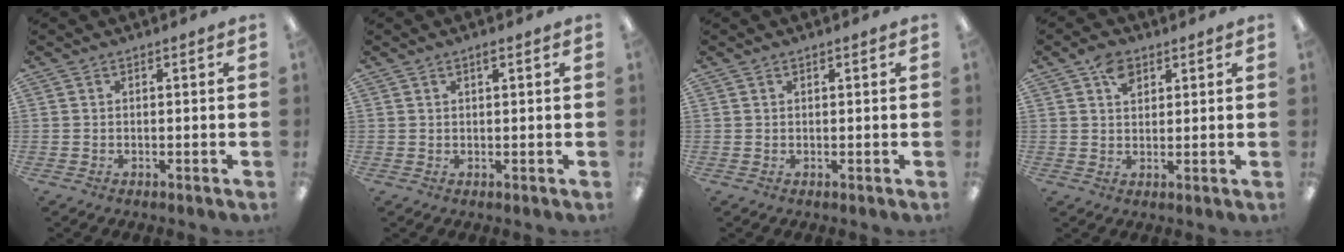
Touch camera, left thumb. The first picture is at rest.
{"total": 1.3, "force": [0.8, 0.5, 0.8], "torque": [-0.018, 0.001, 0.014]}
{"total": 0.6, "force": [0.4, 0.4, 0.3], "torque": [-0.005, 0.003, 0.007]}
{"total": 5.3, "force": [2.9, 3.6, 2.6], "torque": [-0.043, 0.000, 0.052]}